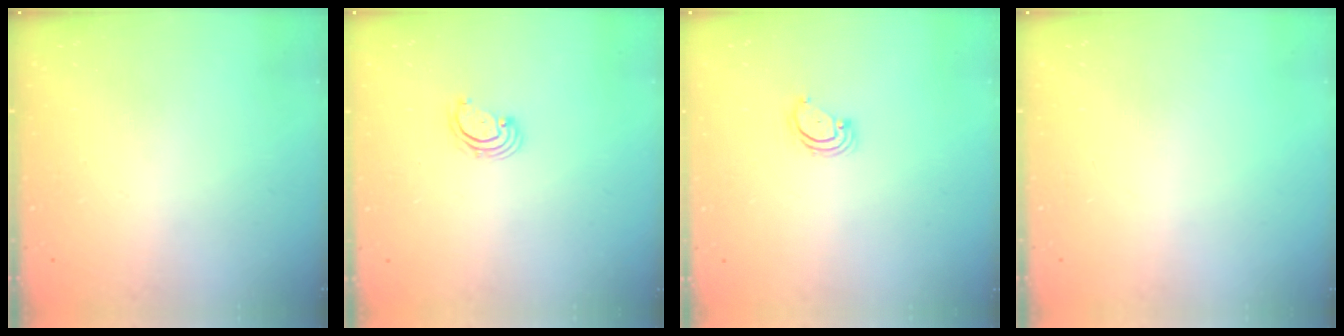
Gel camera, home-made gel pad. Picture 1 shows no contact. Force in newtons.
{"total": 2.7, "press": 2.7, "slide": 0.7}
{"total": 2.8, "press": 2.8, "slide": 0.3}
{"total": 0.0}